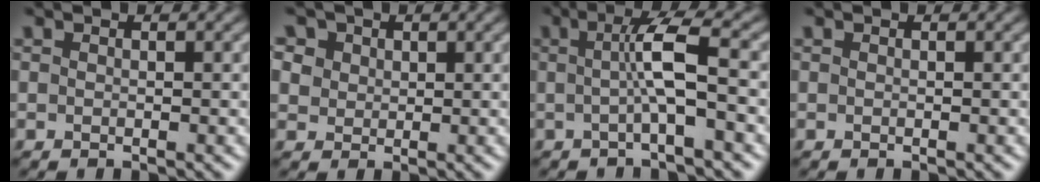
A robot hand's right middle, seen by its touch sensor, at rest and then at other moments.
{"total": 5.5, "force": [2.8, 4.2, 2.3], "torque": [-0.063, 0.014, 0.042]}
{"total": 4.3, "force": [-0.2, 0.6, 4.3], "torque": [-0.075, 0.008, -0.007]}
{"total": 0.0}